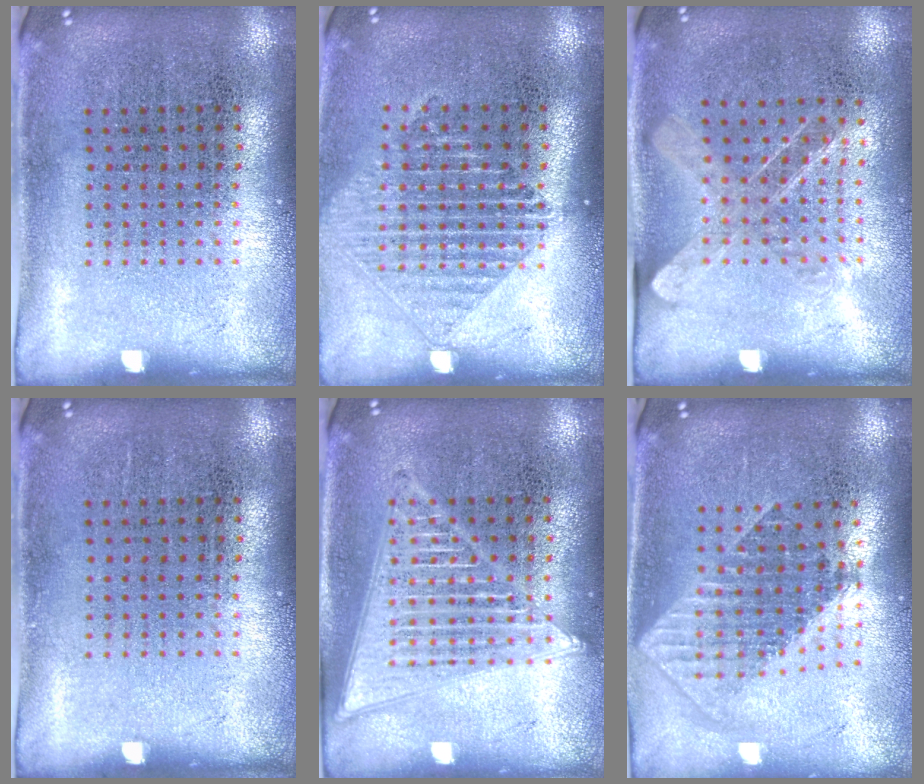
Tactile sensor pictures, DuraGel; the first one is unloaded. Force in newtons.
{"total": 1.5, "press": 1.3, "slide": 0.7}
{"total": 1.3, "press": 1.0, "slide": 0.7}
{"total": 0.0}
{"total": 2.1, "press": 2.1, "slide": 0.2}
{"total": 1.8, "press": 1.5, "slide": 1.1}